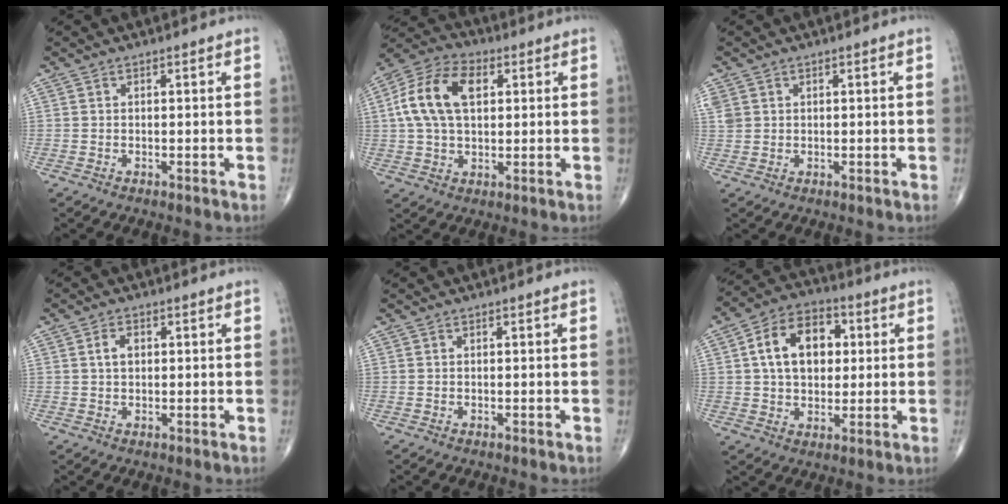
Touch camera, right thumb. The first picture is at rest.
{"total": 13.7, "force": [3.0, 8.4, 10.4], "torque": [-0.197, 0.019, 0.049]}
{"total": 3.3, "force": [1.1, 2.7, 1.5], "torque": [-0.035, 0.007, 0.031]}
{"total": 2.8, "force": [0.6, 1.9, 2.0], "torque": [-0.034, 0.006, 0.011]}
{"total": 0.0}
{"total": 13.6, "force": [2.6, 9.3, 9.6], "torque": [-0.129, 0.012, 0.038]}